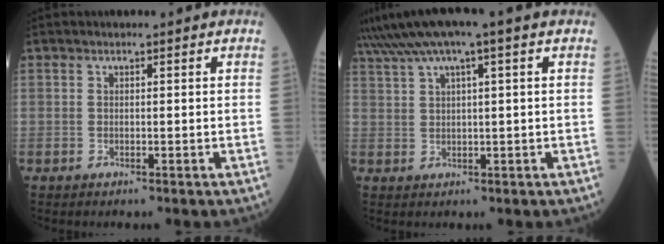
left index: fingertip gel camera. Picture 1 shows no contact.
{"total": 8.5, "force": [5.3, 0.2, 6.6], "torque": [-0.126, 0.041, 0.094]}